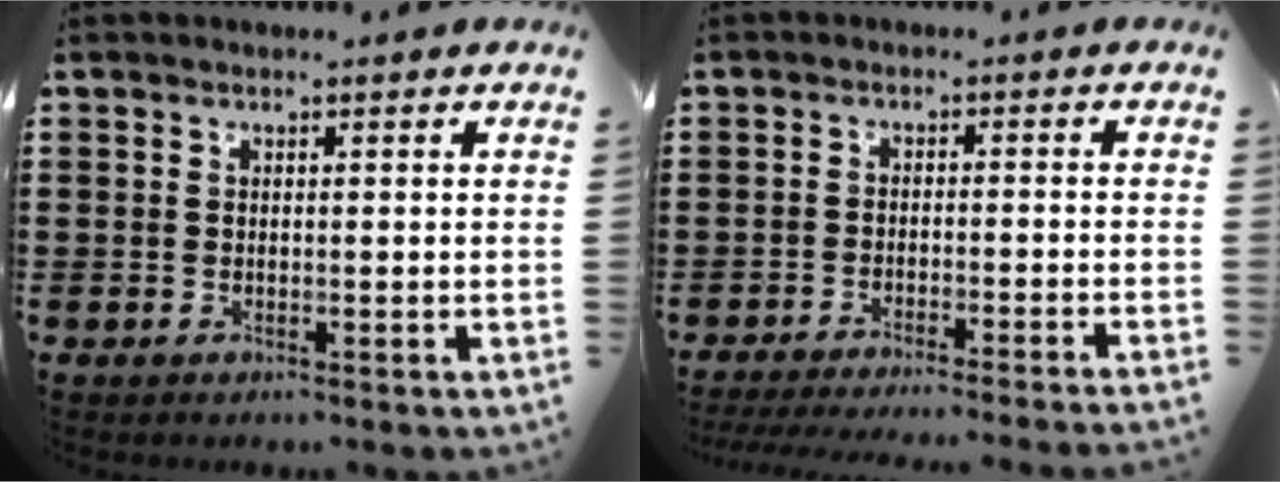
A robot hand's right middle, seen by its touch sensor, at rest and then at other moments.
{"total": 3.1, "force": [-2.9, -0.5, 0.9], "torque": [-0.016, -0.004, -0.059]}